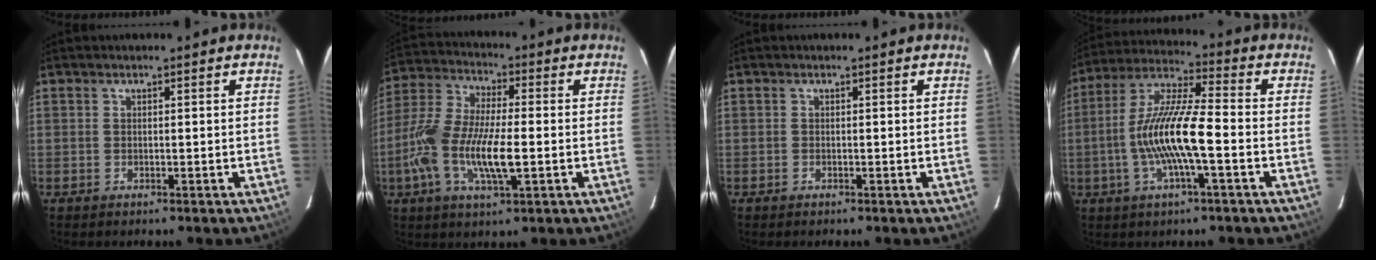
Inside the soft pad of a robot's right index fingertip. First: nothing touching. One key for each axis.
{"total": 14.5, "fx": -3.4, "fy": 4.6, "fz": 13.3, "tx": -0.281, "ty": -0.005, "tz": -0.070}
{"total": 0.0}
{"total": 13.6, "fx": -3.1, "fy": 2.2, "fz": 13.0, "tx": -0.261, "ty": 0.003, "tz": -0.062}